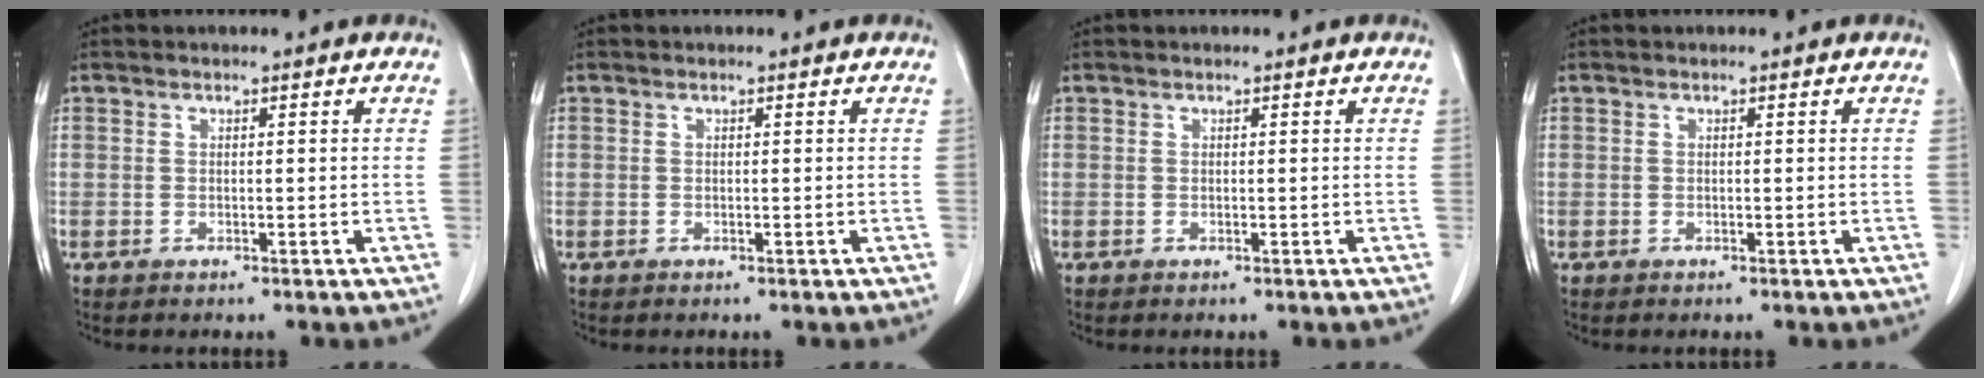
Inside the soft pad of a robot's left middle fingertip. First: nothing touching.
{"total": 0.0}
{"total": 0.0}
{"total": 0.0}